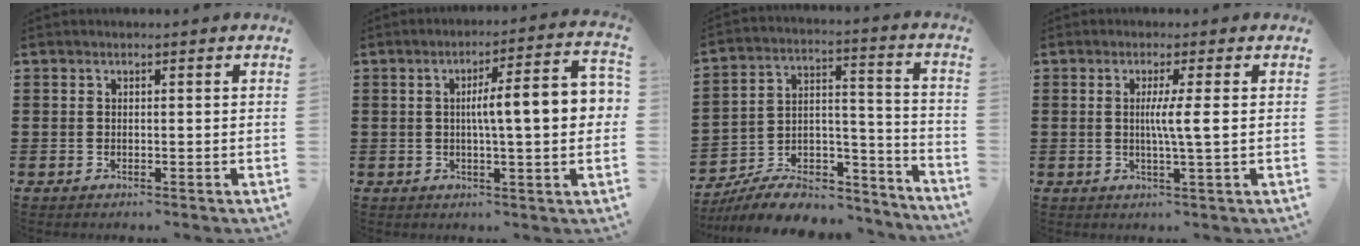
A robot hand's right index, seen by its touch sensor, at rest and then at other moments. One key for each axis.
{"total": 9.4, "fx": 0.8, "fy": 1.4, "fz": 9.3, "tx": -0.151, "ty": -0.002, "tz": 0.005}
{"total": 8.2, "fx": -6.6, "fy": 3.7, "fz": 3.2, "tx": -0.056, "ty": 0.019, "tz": -0.124}
{"total": 4.2, "fx": 0.3, "fy": -0.4, "fz": 4.2, "tx": -0.078, "ty": -0.008, "tz": 0.001}